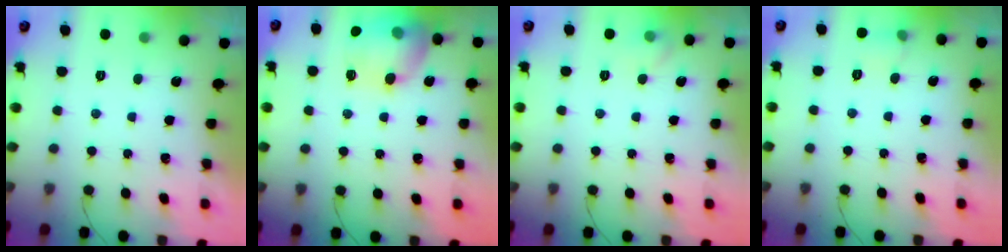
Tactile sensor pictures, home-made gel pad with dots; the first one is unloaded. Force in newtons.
{"total": 16.7, "press": 16.6, "slide": 1.4}
{"total": 5.3, "press": 5.1, "slide": 1.5}
{"total": 7.6, "press": 5.0, "slide": 5.7}